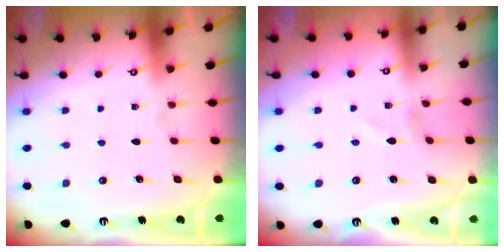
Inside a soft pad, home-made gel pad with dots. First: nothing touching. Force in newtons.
{"total": 1.4, "press": 1.4, "slide": 0.1}